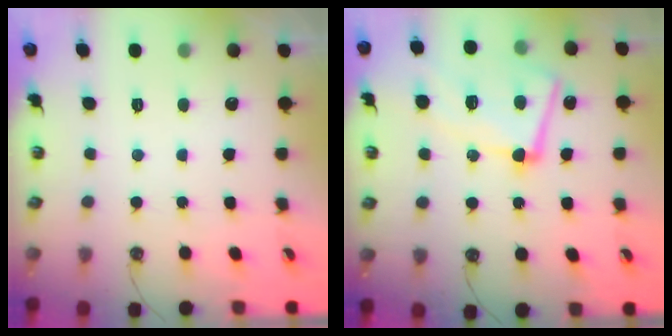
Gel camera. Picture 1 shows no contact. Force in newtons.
{"total": 13.7, "press": 13.5, "slide": 2.5}